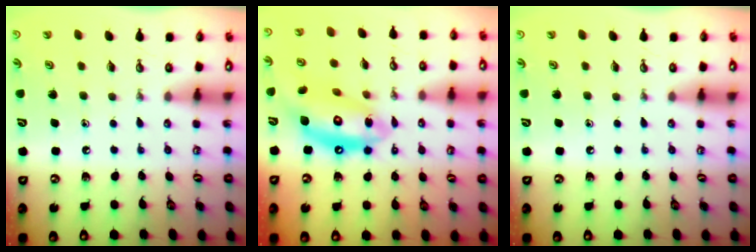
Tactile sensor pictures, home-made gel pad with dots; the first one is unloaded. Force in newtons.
{"total": 16.1, "press": 16.1, "slide": 1.5}
{"total": 0.0}